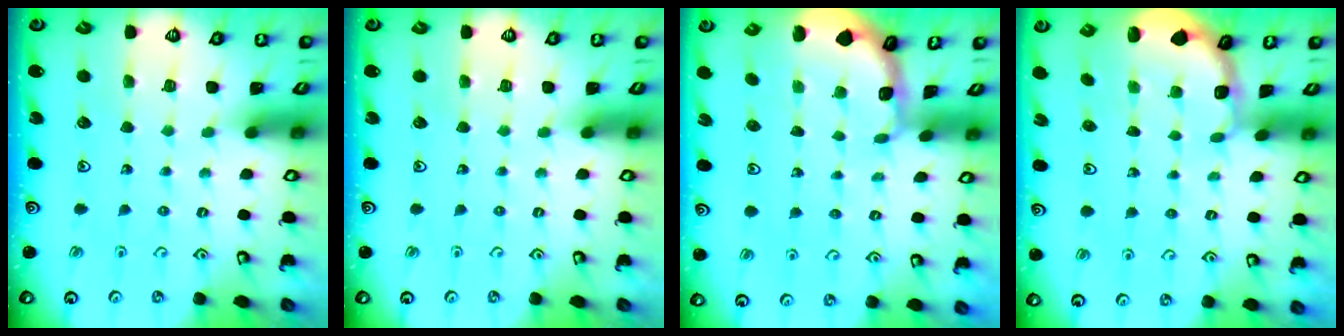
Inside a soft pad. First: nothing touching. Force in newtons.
{"total": 0.0}
{"total": 1.6, "press": 1.5, "slide": 0.3}
{"total": 1.9, "press": 1.8, "slide": 0.7}